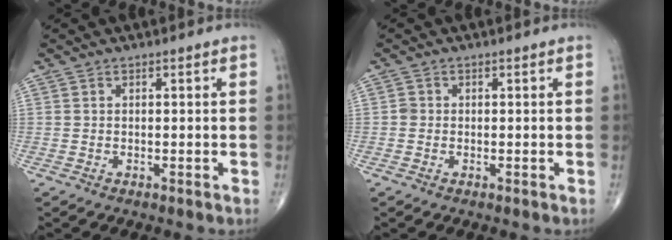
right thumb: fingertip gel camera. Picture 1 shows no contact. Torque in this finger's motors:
{"motor_torque": [0.00, 0.18, 0.18, 0.04, -0.03]}